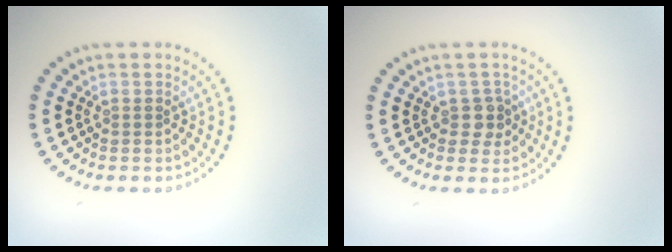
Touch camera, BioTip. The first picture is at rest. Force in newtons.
{"total": 1.7, "press": 1.5, "slide": 0.8}